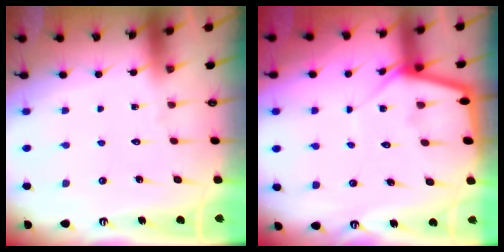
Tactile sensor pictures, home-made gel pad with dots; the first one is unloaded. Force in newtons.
{"total": 6.7, "press": 6.7, "slide": 0.6}